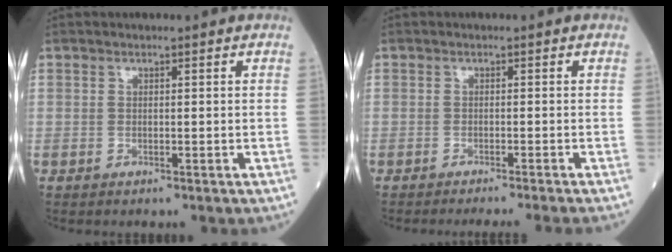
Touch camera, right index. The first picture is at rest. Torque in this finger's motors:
{"motor_torque": [-0.51, -0.26, 0.05, 0.05]}